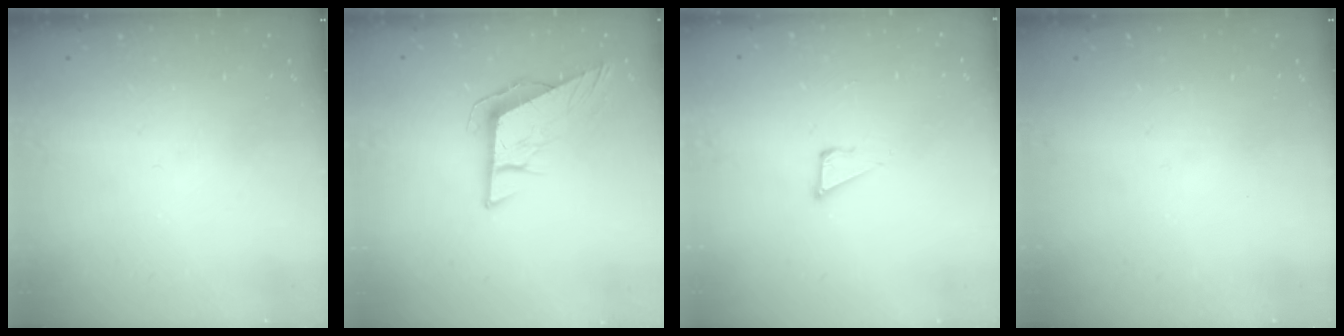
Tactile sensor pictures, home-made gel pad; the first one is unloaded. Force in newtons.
{"total": 10.2, "press": 9.6, "slide": 3.5}
{"total": 3.8, "press": 3.7, "slide": 0.9}
{"total": 0.0}